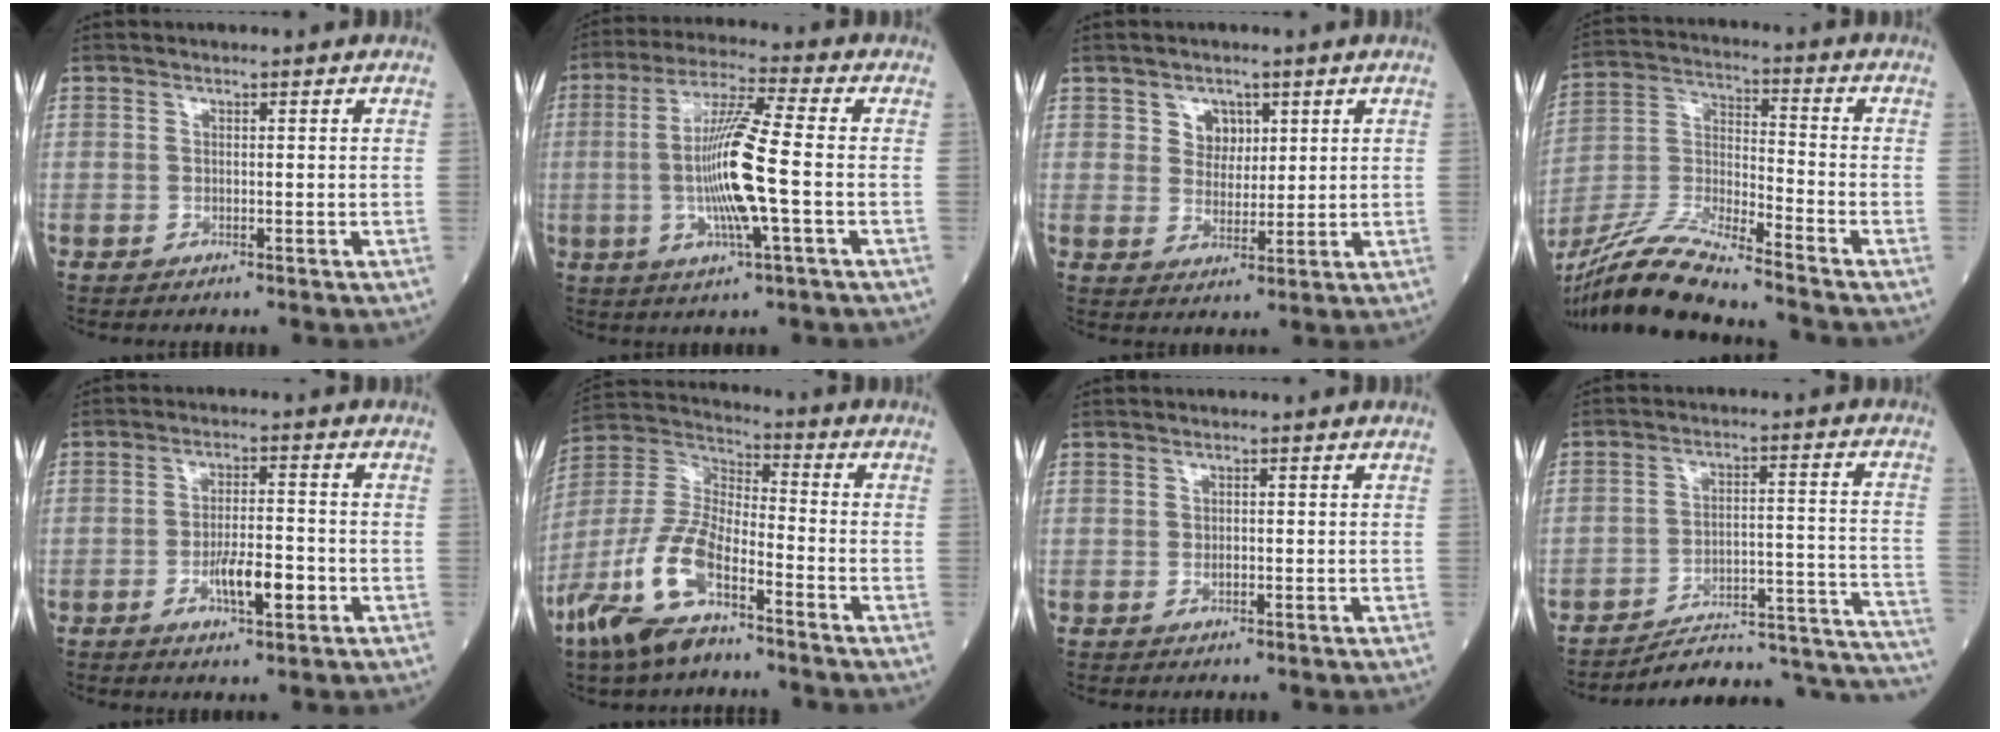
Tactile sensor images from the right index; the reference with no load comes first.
{"total": 12.2, "force": [-1.6, 0.2, 12.1], "torque": [-0.239, -0.004, -0.035]}
{"total": 3.9, "force": [1.8, 3.0, 1.5], "torque": [-0.020, 0.003, 0.032]}
{"total": 14.9, "force": [-13.4, -0.6, 6.6], "torque": [-0.135, -0.010, -0.255]}
{"total": 6.3, "force": [-2.2, 1.5, 5.7], "torque": [-0.101, -0.002, -0.035]}
{"total": 14.1, "force": [-8.5, 4.3, 10.4], "torque": [-0.236, -0.010, -0.168]}
{"total": 1.1, "force": [-0.1, 0.7, 0.8], "torque": [-0.011, 0.000, -0.002]}
{"total": 19.7, "force": [-19.2, 1.8, 4.1], "torque": [0.007, 0.045, -0.253]}